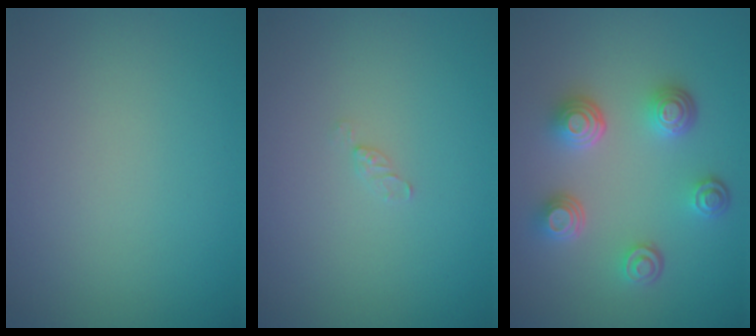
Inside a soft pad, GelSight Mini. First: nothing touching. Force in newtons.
{"total": 0.6, "press": 0.6, "slide": 0.1}
{"total": 4.4, "press": 3.4, "slide": 2.8}